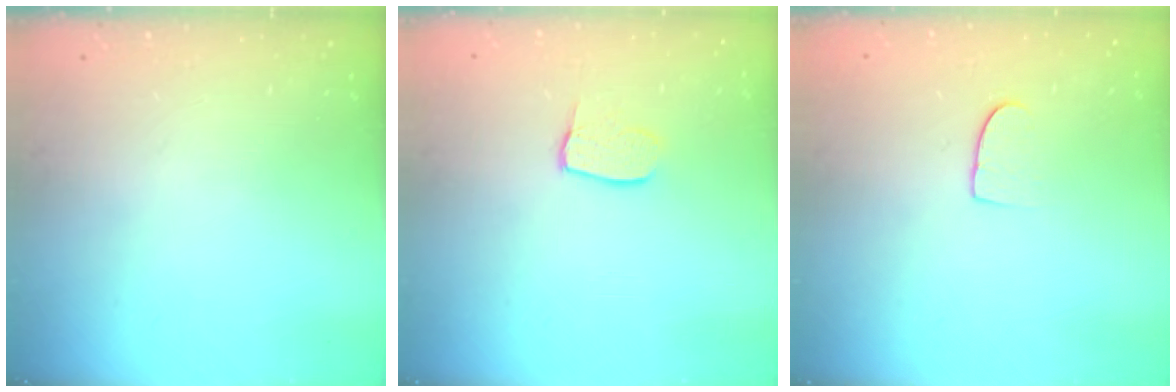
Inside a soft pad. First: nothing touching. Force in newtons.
{"total": 7.0, "press": 7.0, "slide": 0.6}
{"total": 7.3, "press": 7.2, "slide": 0.5}